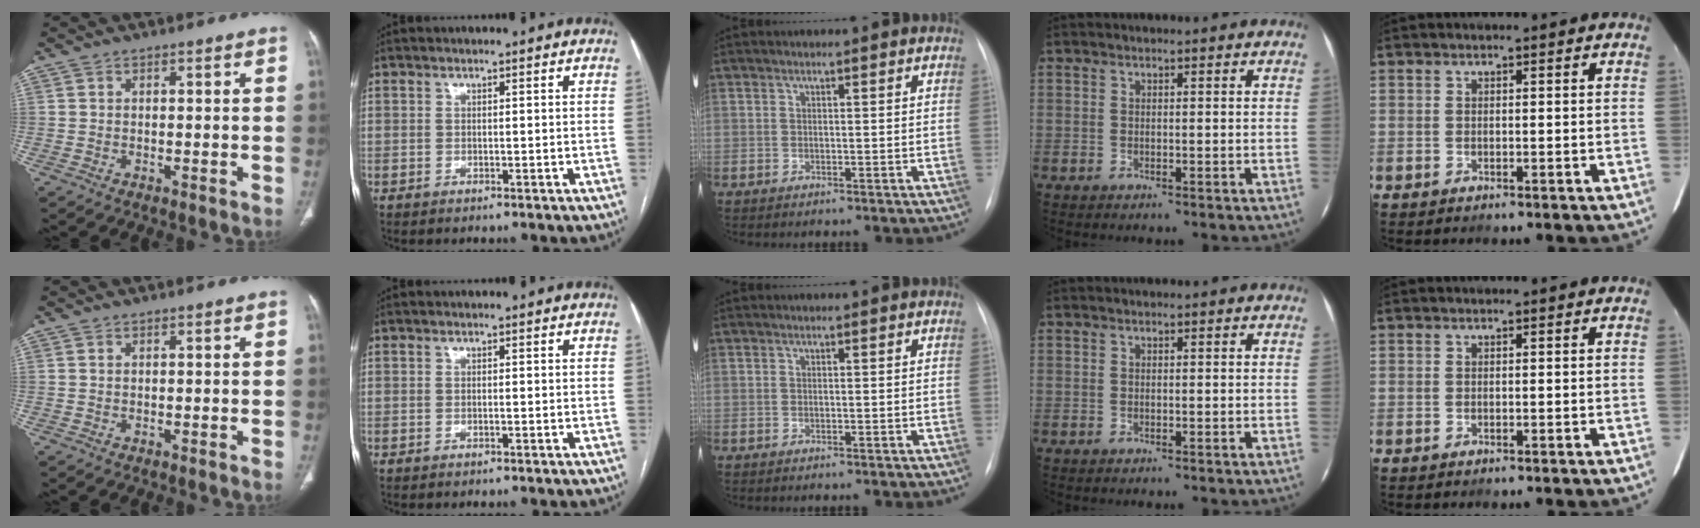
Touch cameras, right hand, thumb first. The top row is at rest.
{}